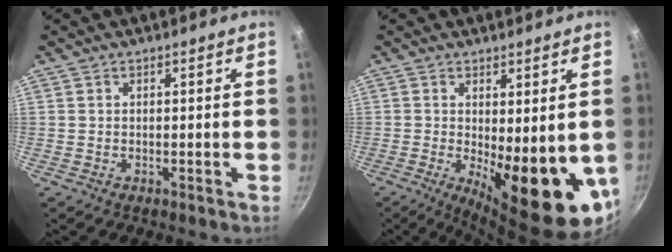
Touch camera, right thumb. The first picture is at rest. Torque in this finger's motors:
{"motor_torque": [-0.23, 1.20, 1.83, -0.47, 0.30]}